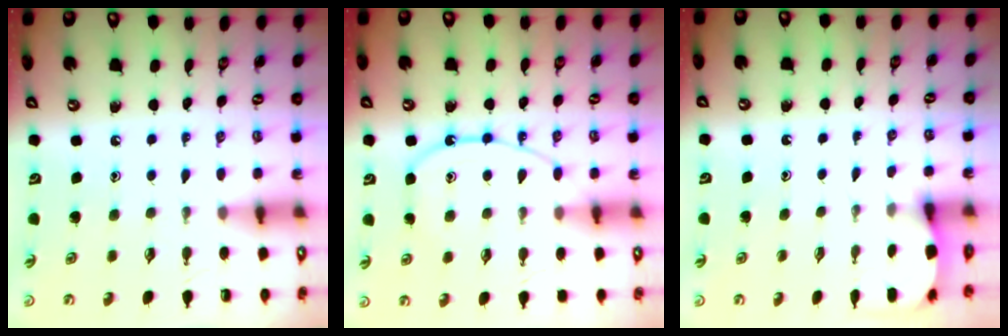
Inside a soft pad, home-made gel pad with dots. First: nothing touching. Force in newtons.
{"total": 12.2, "press": 12.1, "slide": 1.0}
{"total": 2.7, "press": 2.7, "slide": 0.3}